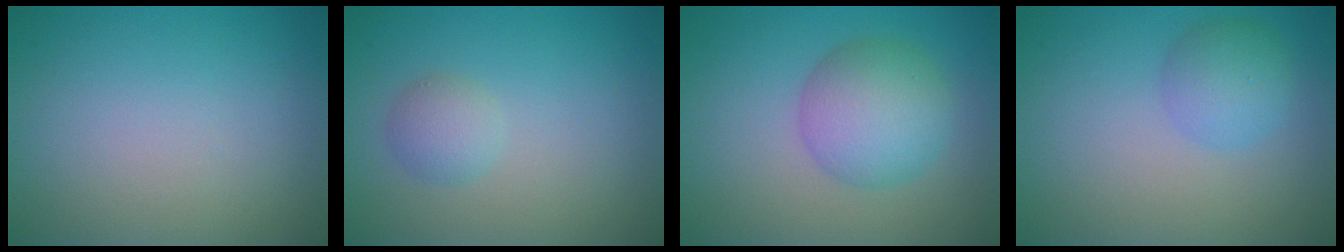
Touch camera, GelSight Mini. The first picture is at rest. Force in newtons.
{"total": 1.8, "press": 1.8, "slide": 0.1}
{"total": 5.4, "press": 5.4, "slide": 0.1}
{"total": 2.9, "press": 2.9, "slide": 0.1}